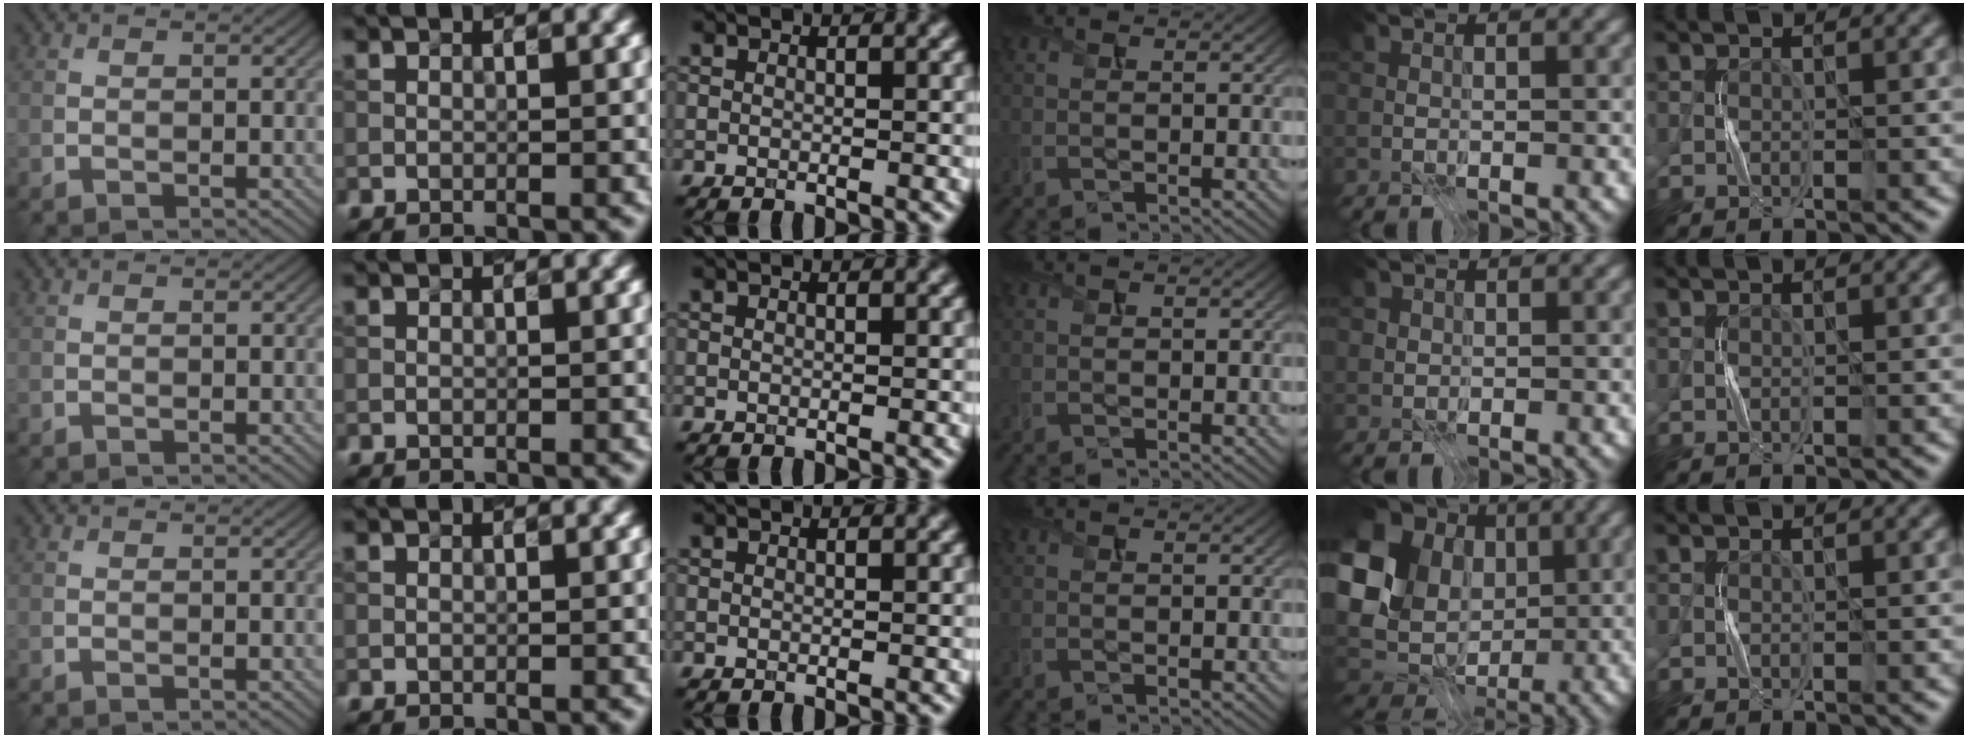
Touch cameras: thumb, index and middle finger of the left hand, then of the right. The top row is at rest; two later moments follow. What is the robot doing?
{"motion": "press", "object": "calculator"}